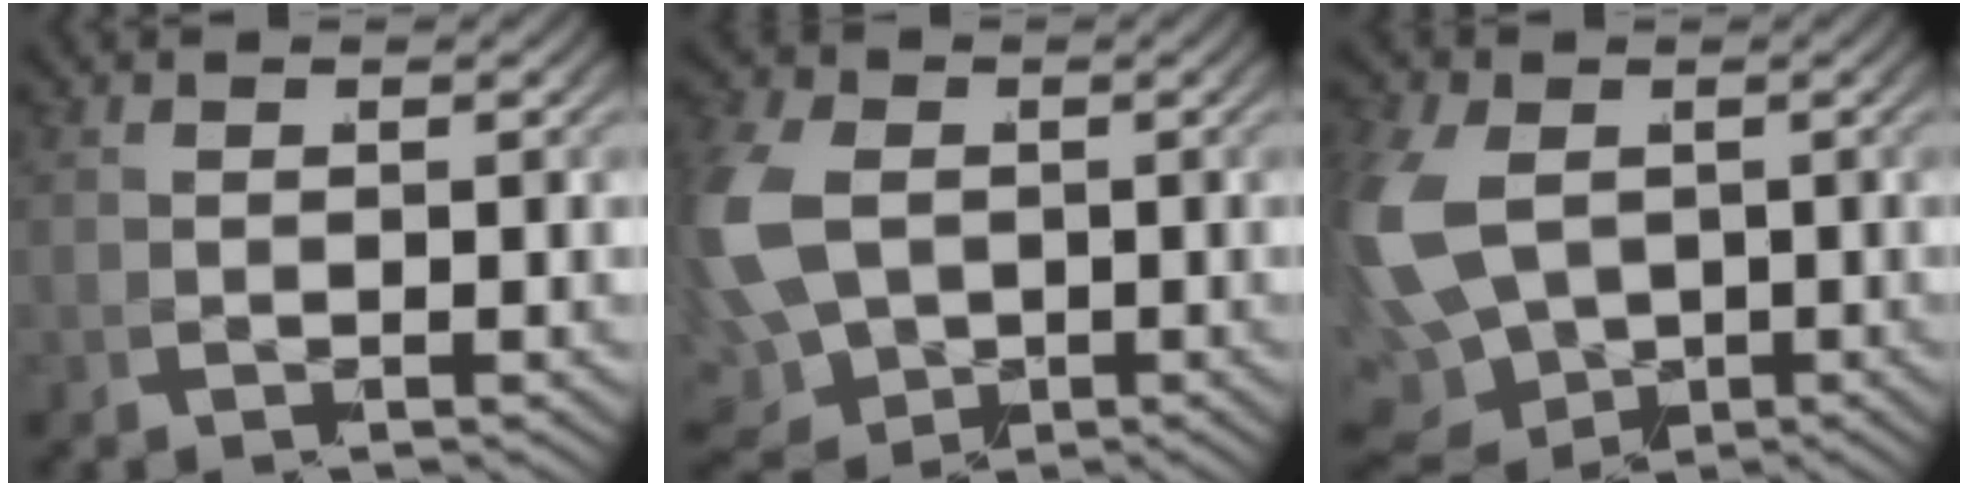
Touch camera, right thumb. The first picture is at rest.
{"total": 9.9, "force": [-0.8, 7.8, 6.0], "torque": [-0.167, -0.054, 0.018]}
{"total": 12.2, "force": [-1.9, 10.1, 6.6], "torque": [-0.177, -0.061, -0.003]}